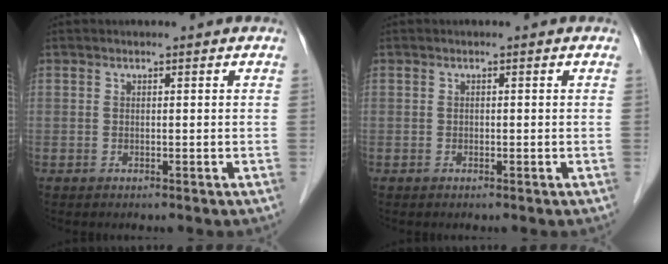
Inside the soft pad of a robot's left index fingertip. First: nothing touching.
{"total": 0.0}